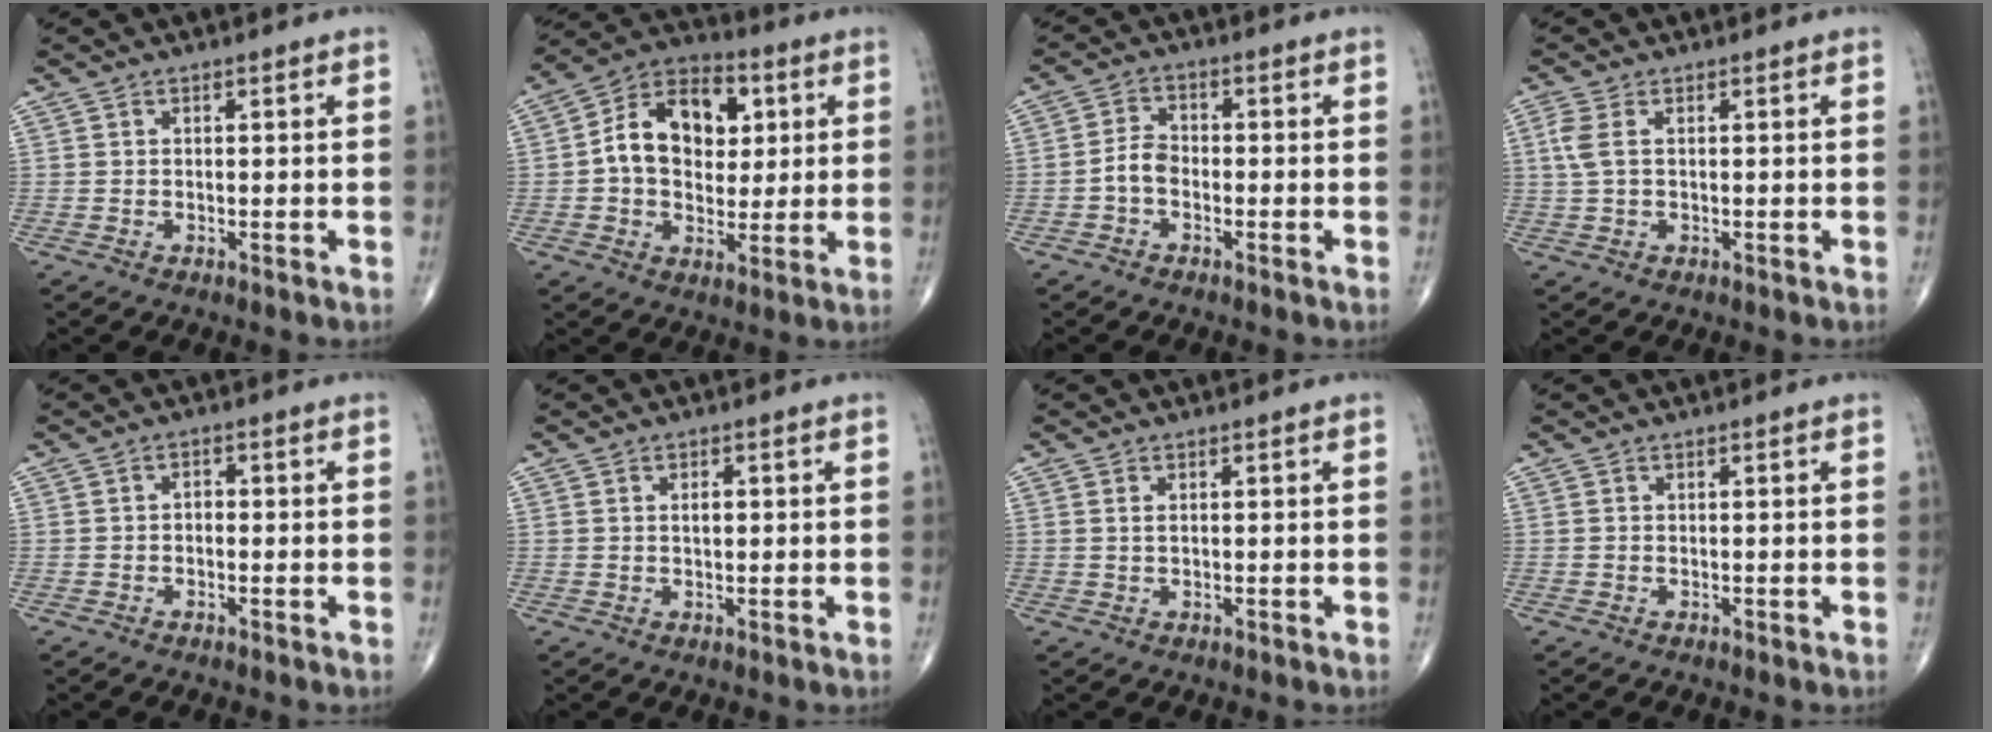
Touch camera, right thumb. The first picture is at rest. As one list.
[{"total": 15.5, "force": [2.6, 10.8, 10.8], "torque": [-0.133, 0.014, 0.036]}, {"total": 3.8, "force": [-1.4, 2.5, 2.5], "torque": [-0.039, 0.017, -0.035]}, {"total": 3.6, "force": [0.6, 1.9, 3.0], "torque": [-0.092, 0.006, 0.012]}, {"total": 1.5, "force": [-0.3, 1.0, 1.0], "torque": [-0.007, 0.006, -0.010]}, {"total": 1.7, "force": [0.3, 0.8, 1.5], "torque": [-0.022, 0.000, 0.003]}, {"total": 0.8, "force": [0.3, 0.3, 0.7], "torque": [-0.015, 0.000, 0.006]}, {"total": 0.0}]